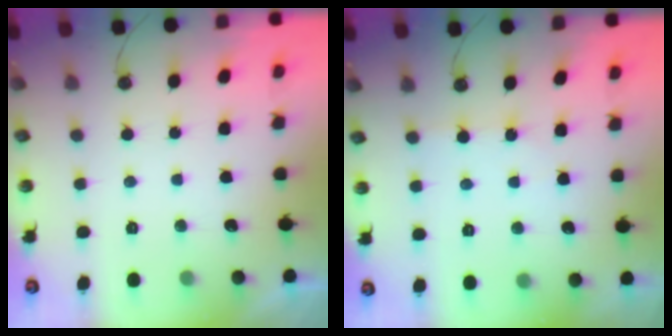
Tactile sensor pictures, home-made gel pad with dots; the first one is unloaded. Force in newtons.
{"total": 2.9, "press": 2.9, "slide": 0.3}